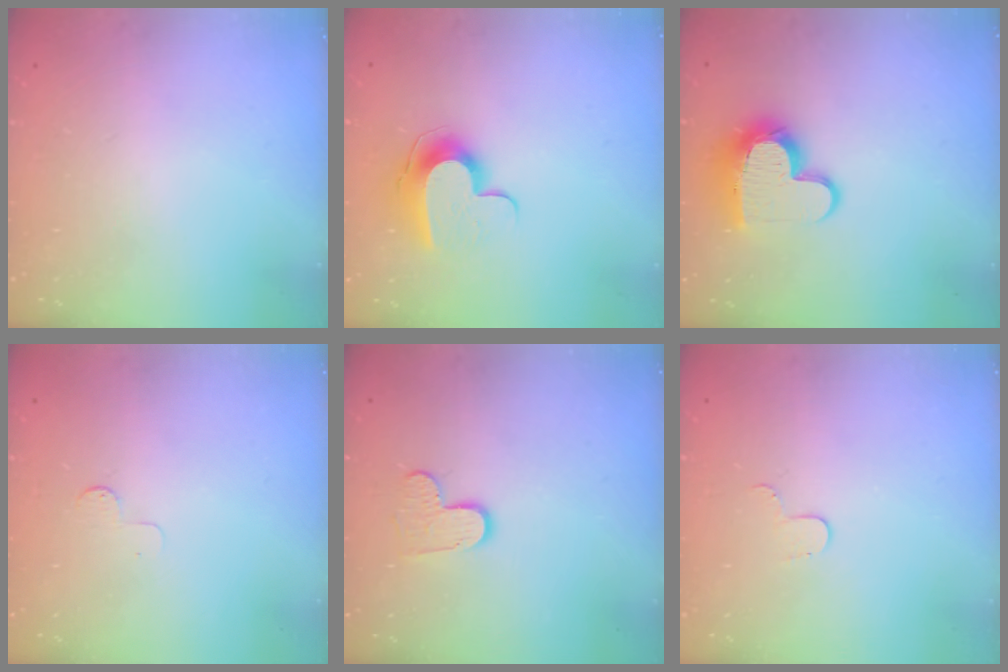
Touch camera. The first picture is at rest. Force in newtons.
{"total": 10.4, "press": 10.4, "slide": 0.3}
{"total": 13.0, "press": 13.0, "slide": 1.2}
{"total": 2.6, "press": 2.6, "slide": 0.3}
{"total": 8.3, "press": 8.3, "slide": 0.5}
{"total": 3.5, "press": 3.5, "slide": 0.4}